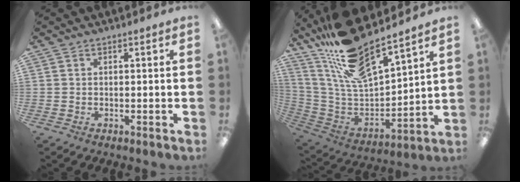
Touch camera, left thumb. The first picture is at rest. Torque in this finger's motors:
{"motor_torque": [0.58, 0.37, 1.39, -1.38, 0.16]}